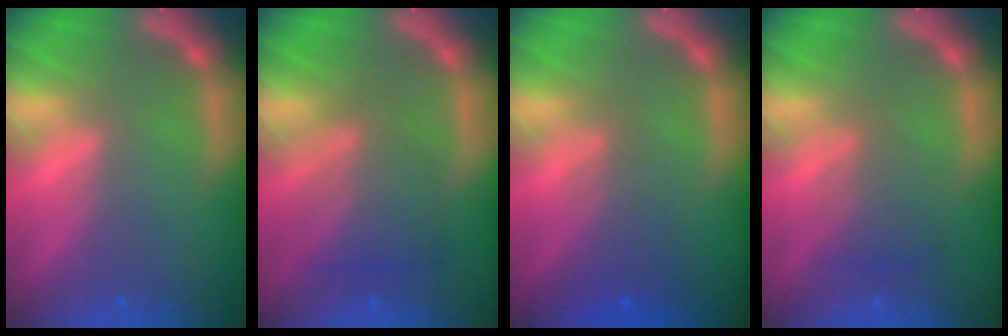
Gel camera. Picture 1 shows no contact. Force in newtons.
{"total": 5.0}
{"total": 3.0}
{"total": 2.5}